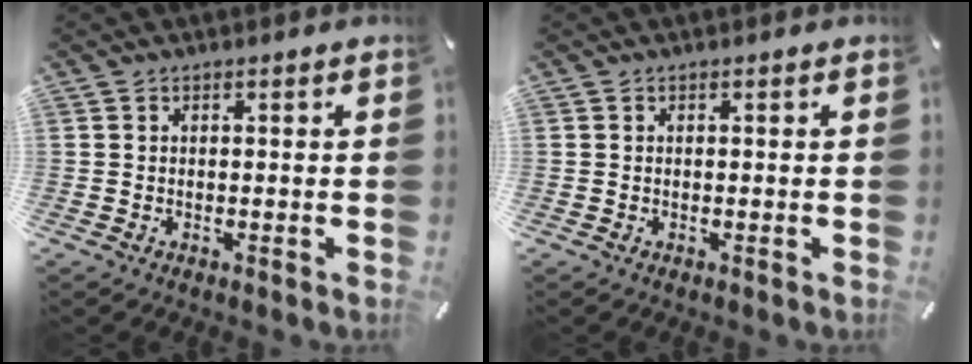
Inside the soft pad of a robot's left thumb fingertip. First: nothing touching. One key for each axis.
{"total": 0.0}